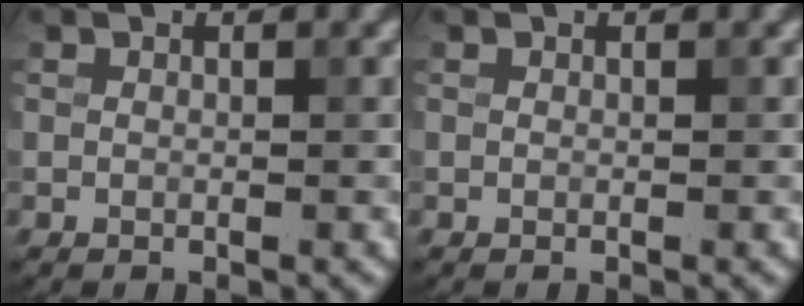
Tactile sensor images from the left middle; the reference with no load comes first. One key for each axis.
{"total": 0.0}